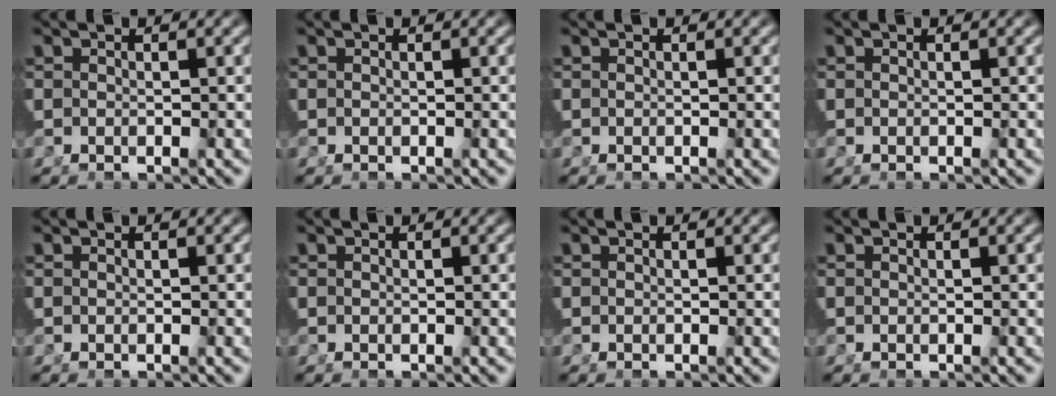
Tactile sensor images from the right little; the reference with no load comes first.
{"total": 0.0}
{"total": 0.0}
{"total": 0.0}
{"total": 0.0}
{"total": 0.0}
{"total": 0.0}
{"total": 0.0}